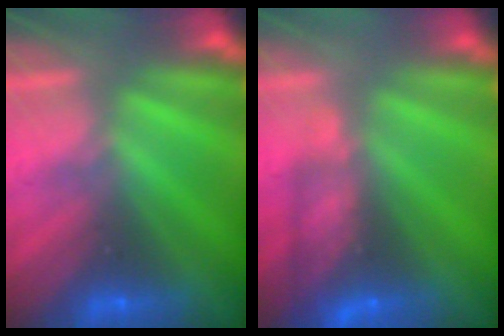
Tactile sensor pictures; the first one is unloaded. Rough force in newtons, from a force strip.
{"total": 7.6}